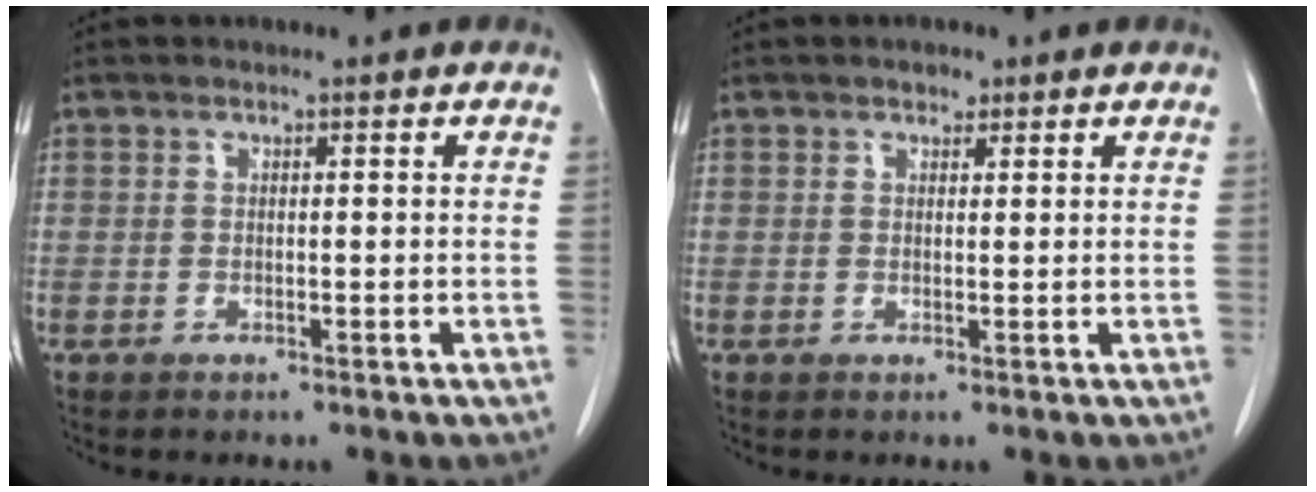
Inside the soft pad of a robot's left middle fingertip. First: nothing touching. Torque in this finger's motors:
{"motor_torque": [0.14, -0.12, -0.01, 0.01]}